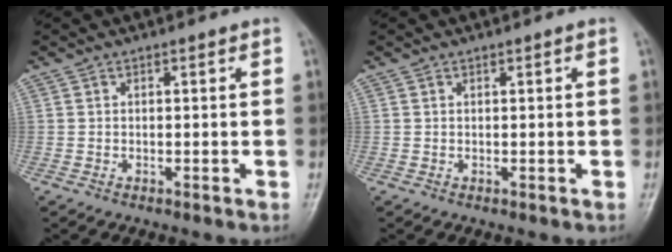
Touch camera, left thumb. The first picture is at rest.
{"total": 0.0}